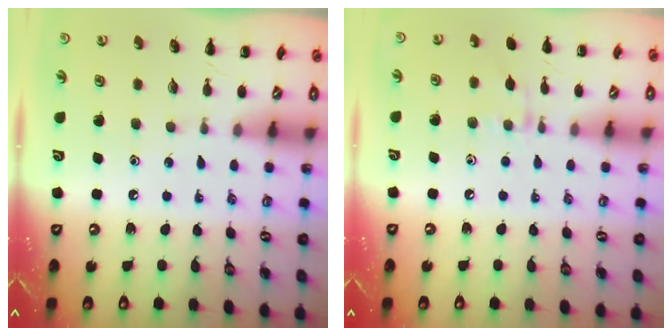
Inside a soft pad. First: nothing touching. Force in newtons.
{"total": 7.4, "press": 7.3, "slide": 1.5}